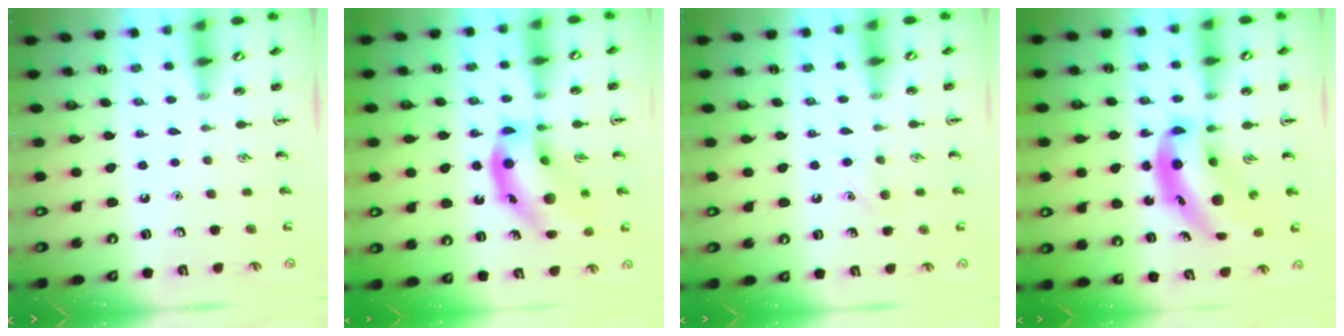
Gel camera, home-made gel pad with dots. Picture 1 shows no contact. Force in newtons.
{"total": 17.3, "press": 17.0, "slide": 3.2}
{"total": 5.4, "press": 5.1, "slide": 1.6}
{"total": 10.2, "press": 9.7, "slide": 3.1}